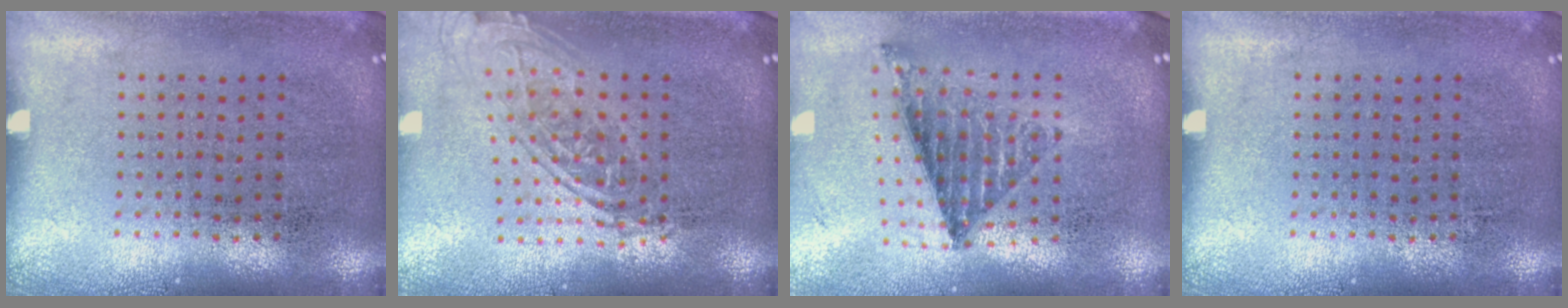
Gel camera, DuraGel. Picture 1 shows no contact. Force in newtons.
{"total": 1.8, "press": 1.4, "slide": 1.2}
{"total": 0.9, "press": 0.9, "slide": 0.3}
{"total": 0.0}